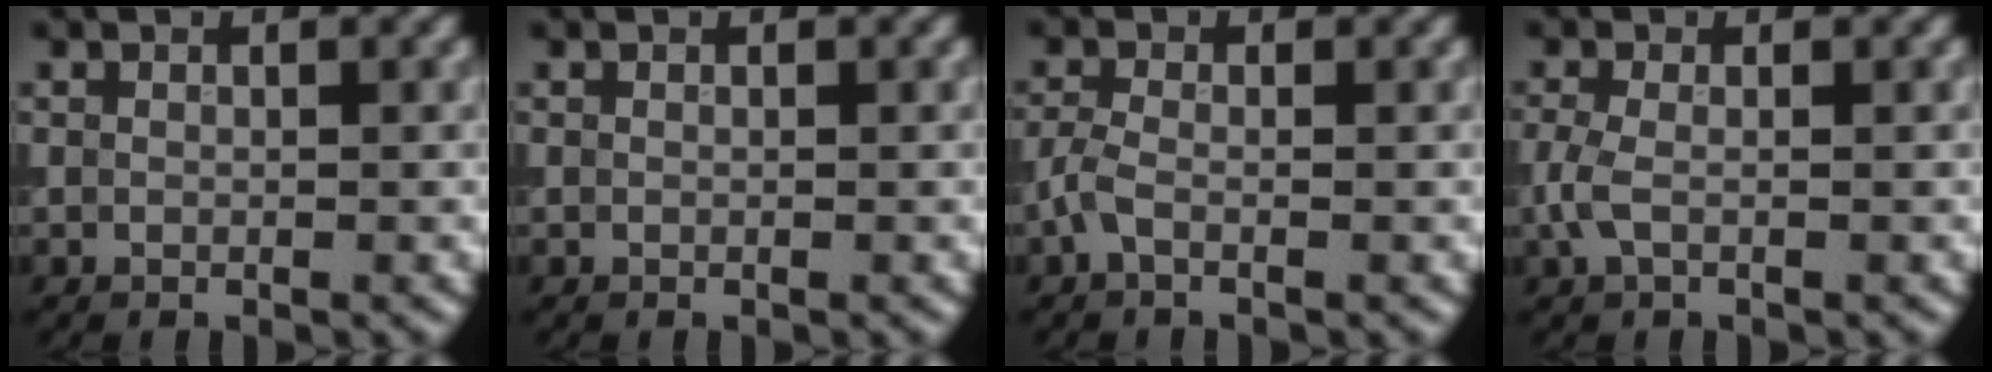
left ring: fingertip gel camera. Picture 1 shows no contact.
{"total": 0.0}
{"total": 1.7, "force": [-0.8, 0.7, 1.4], "torque": [-0.034, 0.002, -0.022]}
{"total": 1.9, "force": [-0.4, 0.9, 1.7], "torque": [-0.042, 0.002, -0.014]}